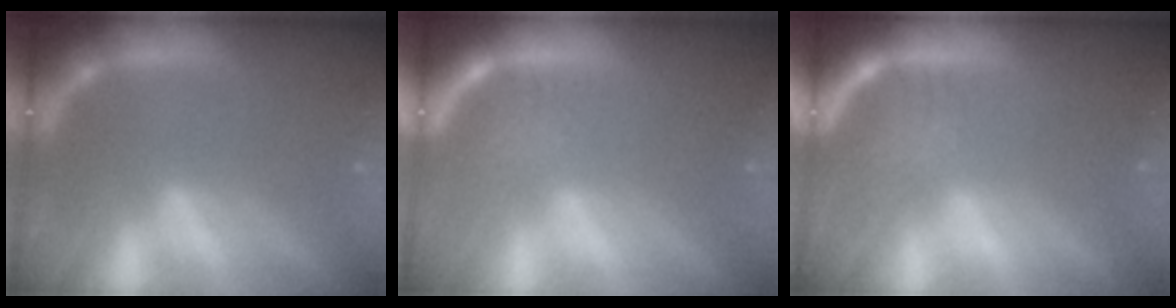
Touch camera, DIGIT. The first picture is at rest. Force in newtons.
{"total": 3.0}
{"total": 3.9}